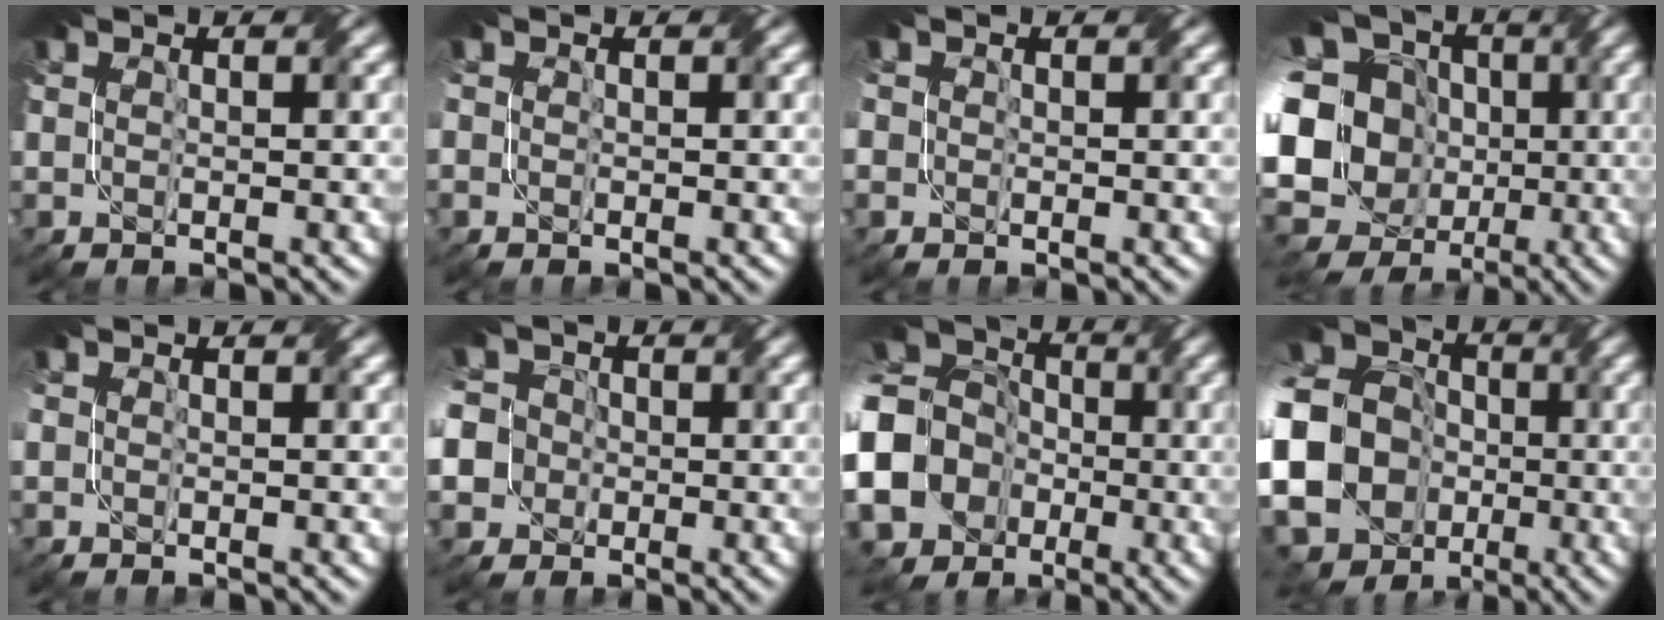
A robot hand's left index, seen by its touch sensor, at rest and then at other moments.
{"total": 1.4, "force": [0.3, 1.2, 0.8], "torque": [-0.014, 0.010, -0.001]}
{"total": 2.8, "force": [0.4, 2.4, 1.3], "torque": [-0.042, 0.012, -0.005]}
{"total": 20.0, "force": [-3.2, 17.6, 8.9], "torque": [-0.201, 0.022, -0.100]}
{"total": 0.9, "force": [0.2, 0.7, 0.5], "torque": [-0.008, 0.005, 0.001]}
{"total": 10.5, "force": [-2.5, 9.4, 3.9], "torque": [-0.098, 0.002, -0.080]}
{"total": 20.7, "force": [-4.7, 18.7, 7.6], "torque": [-0.205, -0.014, -0.140]}
{"total": 25.2, "force": [-5.4, 22.7, 9.6], "torque": [-0.225, -0.010, -0.169]}